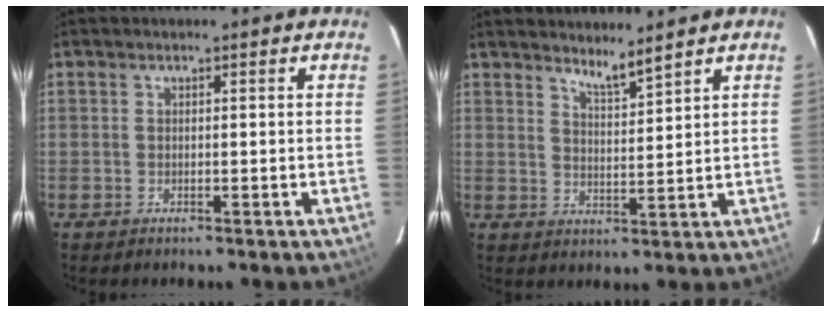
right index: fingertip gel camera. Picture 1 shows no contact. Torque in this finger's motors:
{"motor_torque": [-0.07, 0.31, -0.02, 0.00]}